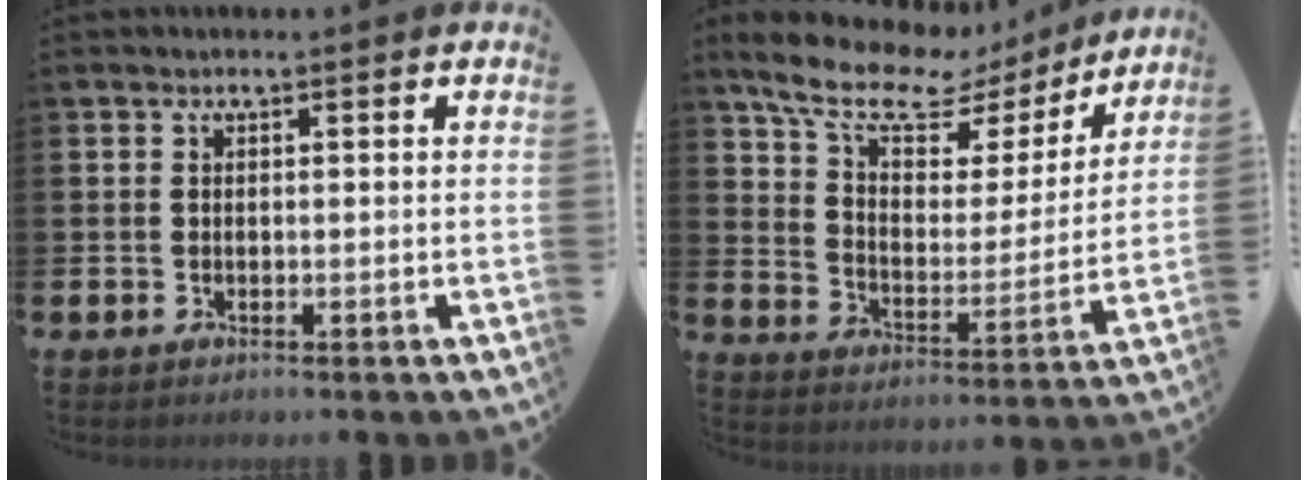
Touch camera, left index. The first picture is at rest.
{"total": 11.3, "force": [8.9, 4.5, 5.3], "torque": [-0.135, -0.047, 0.152]}